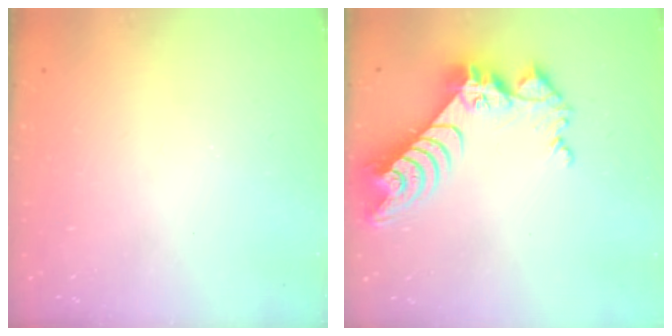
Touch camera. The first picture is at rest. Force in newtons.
{"total": 11.3, "press": 11.2, "slide": 0.8}